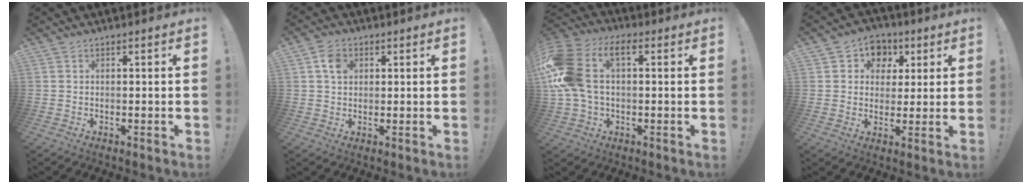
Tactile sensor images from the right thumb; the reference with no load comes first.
{"total": 5.5, "force": [1.9, 4.4, 2.7], "torque": [-0.038, 0.002, 0.033]}
{"total": 16.3, "force": [2.5, 10.3, 12.3], "torque": [-0.254, 0.008, 0.043]}
{"total": 7.8, "force": [2.0, 7.2, 2.1], "torque": [-0.026, -0.004, 0.043]}